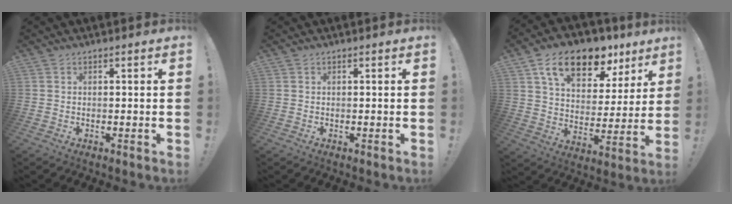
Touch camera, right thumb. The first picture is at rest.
{"total": 0.0}
{"total": 17.3, "force": [10.5, 9.3, 10.1], "torque": [-0.161, -0.057, 0.185]}